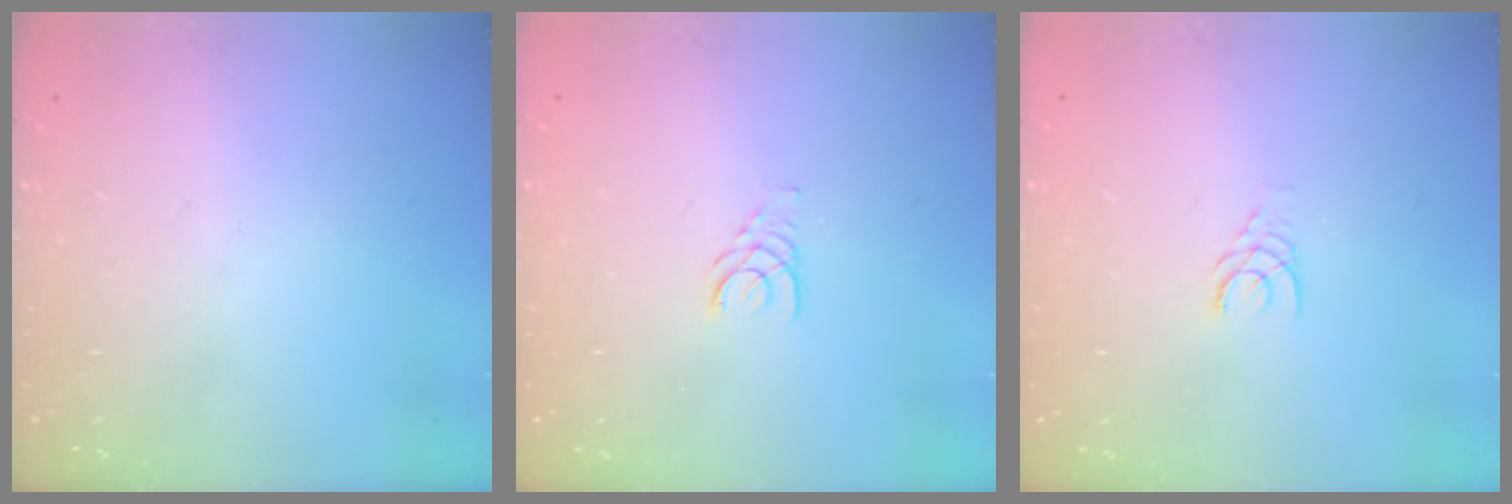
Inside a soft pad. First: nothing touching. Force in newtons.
{"total": 2.5, "press": 2.5, "slide": 0.3}
{"total": 2.4, "press": 2.4, "slide": 0.2}